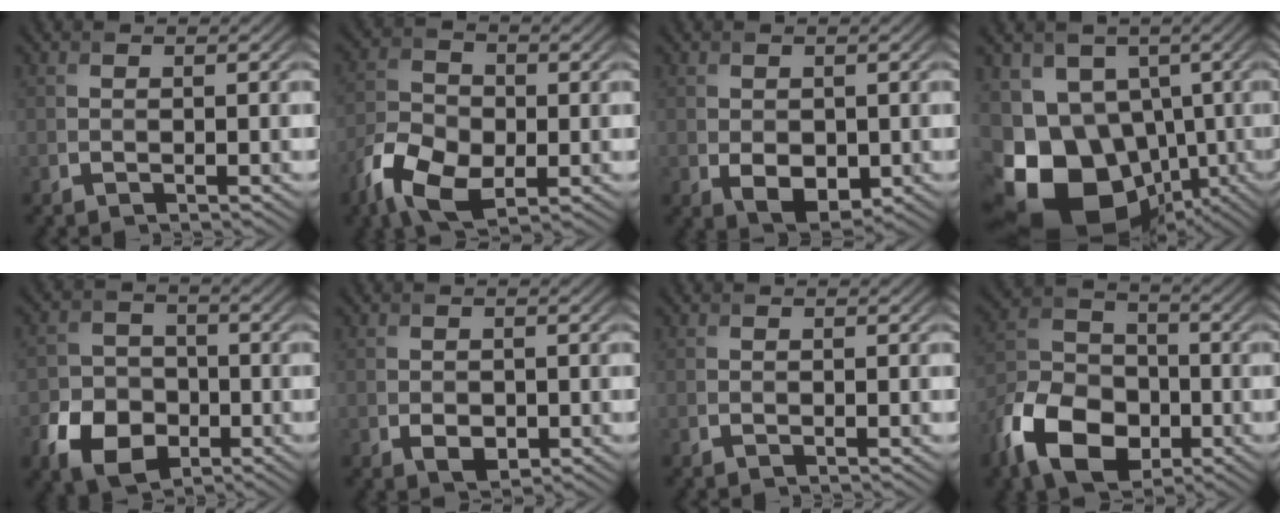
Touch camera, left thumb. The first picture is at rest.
{"total": 9.1, "force": [-4.2, 5.4, 6.0], "torque": [-0.135, -0.012, -0.088]}
{"total": 3.7, "force": [-0.7, 2.6, 2.6], "torque": [-0.056, -0.016, -0.006]}
{"total": 16.2, "force": [-5.6, 12.1, 9.1], "torque": [-0.195, -0.021, -0.085]}
{"total": 7.8, "force": [-3.5, 5.8, 3.9], "torque": [-0.083, -0.018, -0.070]}
{"total": 2.4, "force": [-0.7, 1.7, 1.5], "torque": [-0.028, -0.010, -0.010]}
{"total": 0.0}
{"total": 12.3, "force": [-5.9, 8.0, 7.3], "torque": [-0.169, -0.016, -0.129]}